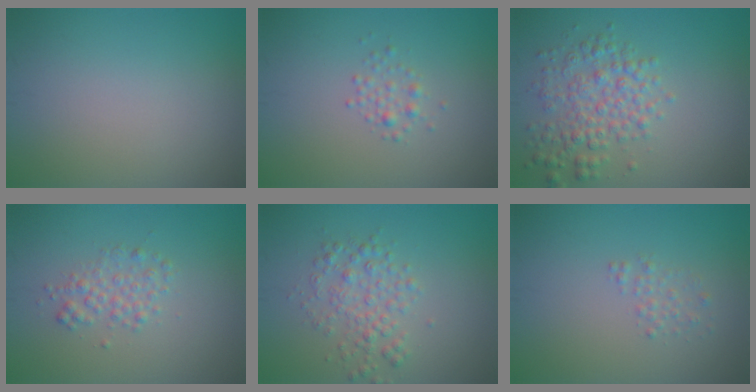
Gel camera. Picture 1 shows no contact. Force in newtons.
{"total": 1.2, "press": 1.2, "slide": 0.1}
{"total": 4.1, "press": 4.1, "slide": 0.1}
{"total": 2.0, "press": 2.0, "slide": 0.0}
{"total": 2.9, "press": 2.9, "slide": 0.0}
{"total": 1.2, "press": 1.2, "slide": 0.0}